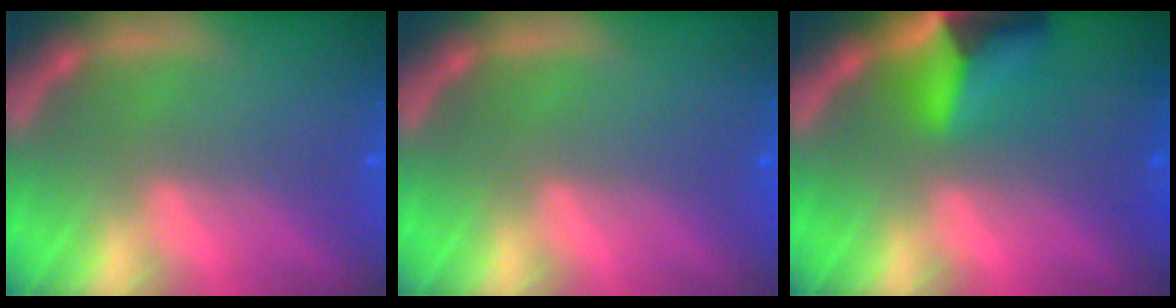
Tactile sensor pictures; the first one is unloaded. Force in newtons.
{"total": 0.0}
{"total": 6.9}